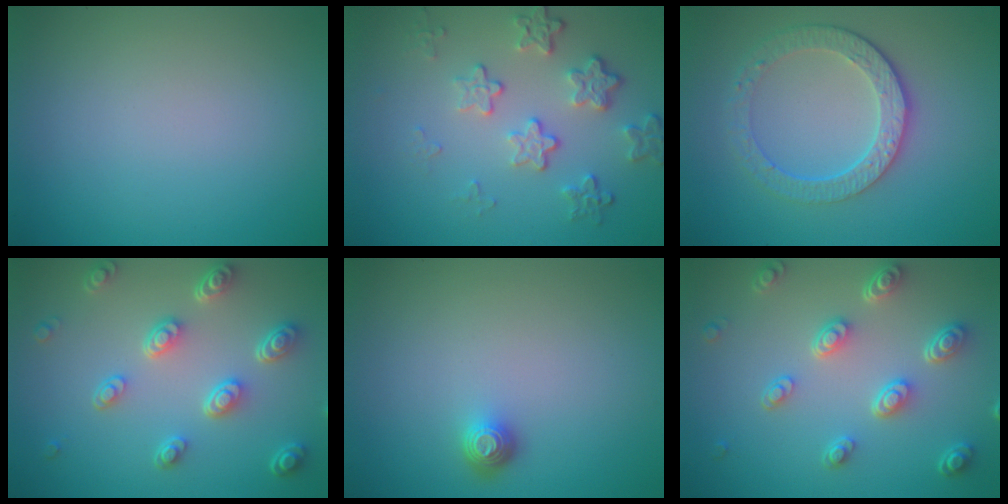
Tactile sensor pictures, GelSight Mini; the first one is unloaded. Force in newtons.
{"total": 4.0, "press": 3.0, "slide": 2.6}
{"total": 4.3, "press": 3.3, "slide": 2.7}
{"total": 4.7, "press": 3.5, "slide": 3.2}
{"total": 1.4, "press": 1.1, "slide": 0.9}
{"total": 4.8, "press": 3.6, "slide": 3.1}